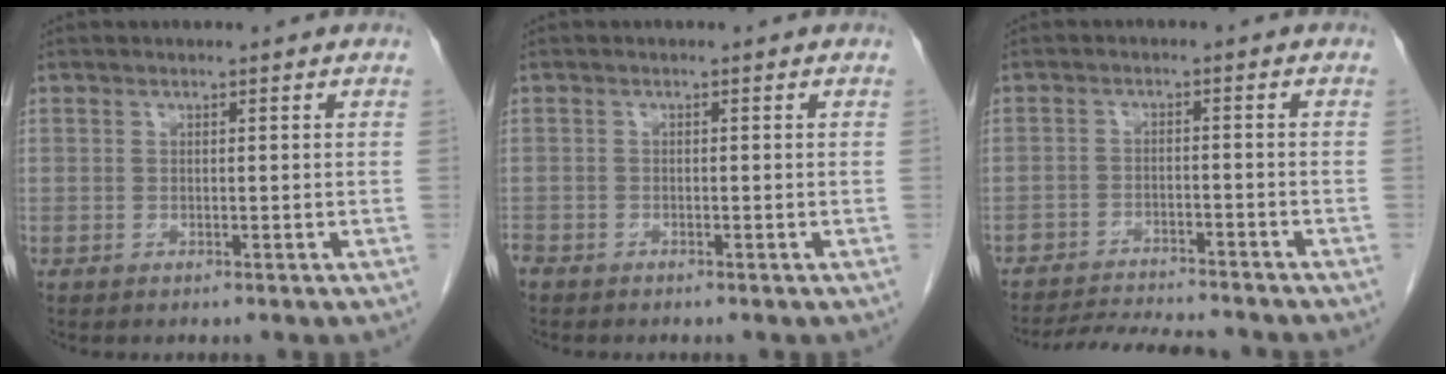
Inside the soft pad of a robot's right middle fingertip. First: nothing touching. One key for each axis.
{"total": 2.2, "fx": -1.8, "fy": 1.1, "fz": 0.5, "tx": -0.017, "ty": -0.003, "tz": -0.036}
{"total": 10.6, "fx": -10.0, "fy": 1.0, "fz": 3.4, "tx": -0.049, "ty": -0.008, "tz": -0.149}